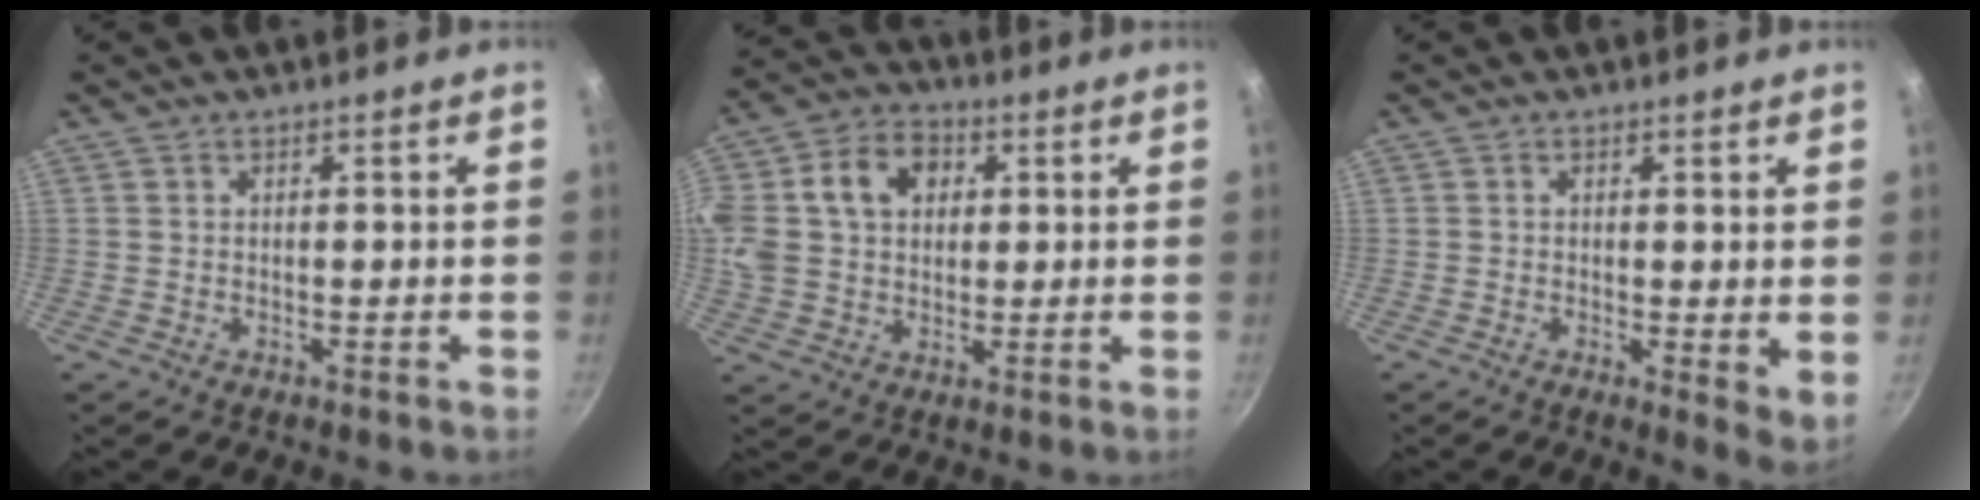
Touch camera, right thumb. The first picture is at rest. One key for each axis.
{"total": 19.7, "fx": 4.8, "fy": 15.1, "fz": 11.7, "tx": -0.256, "ty": 0.038, "tz": 0.077}
{"total": 4.6, "fx": 0.5, "fy": 1.7, "fz": 4.3, "tx": -0.053, "ty": -0.015, "tz": 0.006}